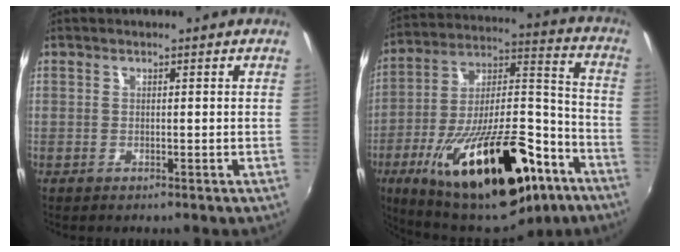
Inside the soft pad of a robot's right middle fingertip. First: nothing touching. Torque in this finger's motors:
{"motor_torque": [2.14, 0.00, 0.86, 0.21]}